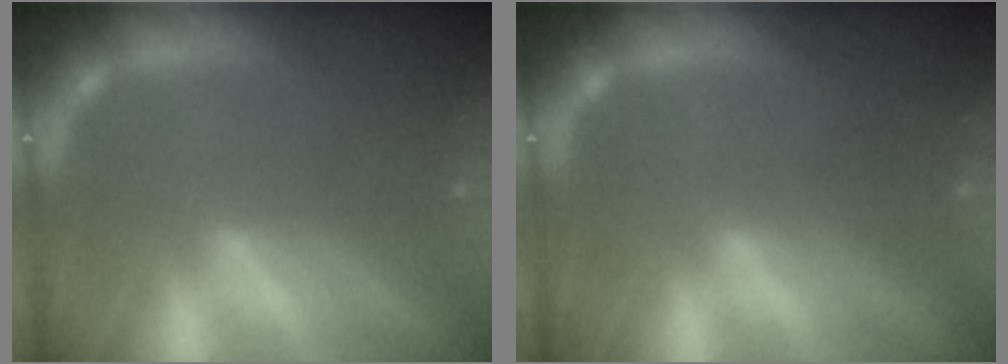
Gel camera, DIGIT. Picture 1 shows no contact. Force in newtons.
{"total": 1.0}